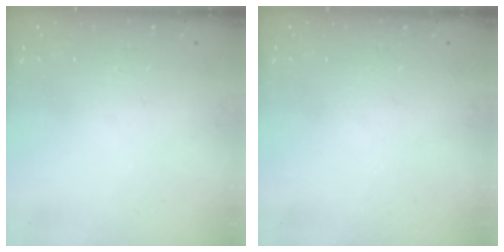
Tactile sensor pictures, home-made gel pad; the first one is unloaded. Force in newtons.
{"total": 0.0}